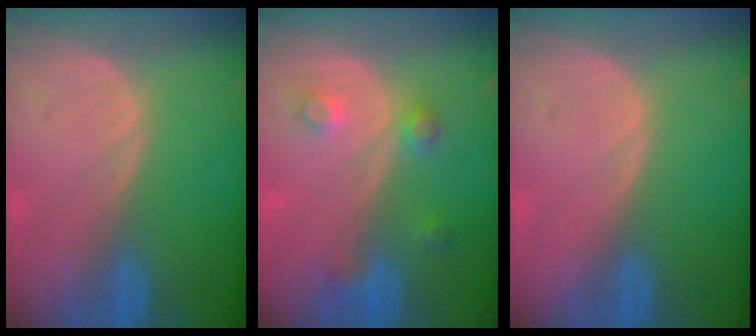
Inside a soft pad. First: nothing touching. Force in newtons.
{"total": 3.8, "press": 3.5, "slide": 1.6}
{"total": 0.0}